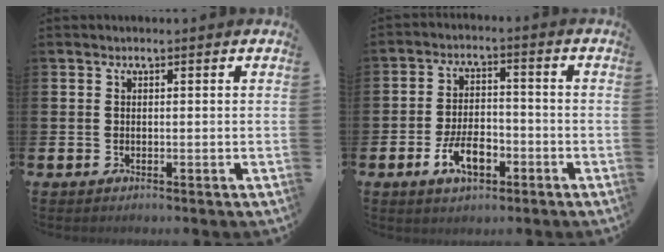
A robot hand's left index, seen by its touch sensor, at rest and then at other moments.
{"total": 5.9, "force": [-2.6, 3.1, 4.2], "torque": [-0.063, 0.006, -0.051]}